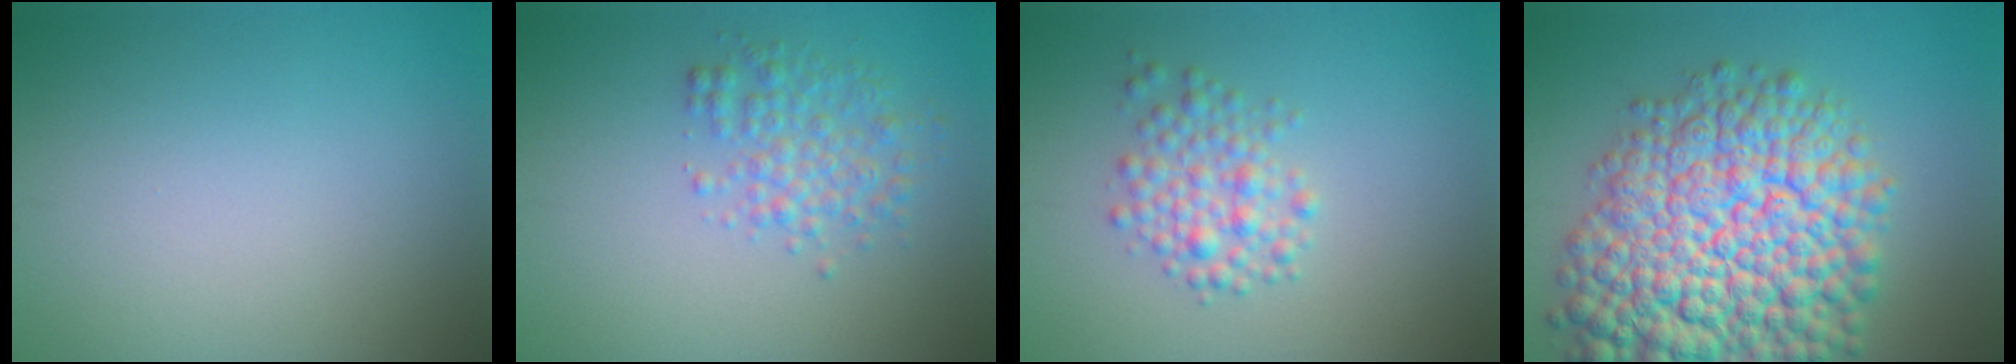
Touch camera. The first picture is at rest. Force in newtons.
{"total": 3.0, "press": 3.0, "slide": 0.1}
{"total": 2.8, "press": 2.8, "slide": 0.1}
{"total": 14.9, "press": 14.9, "slide": 0.6}